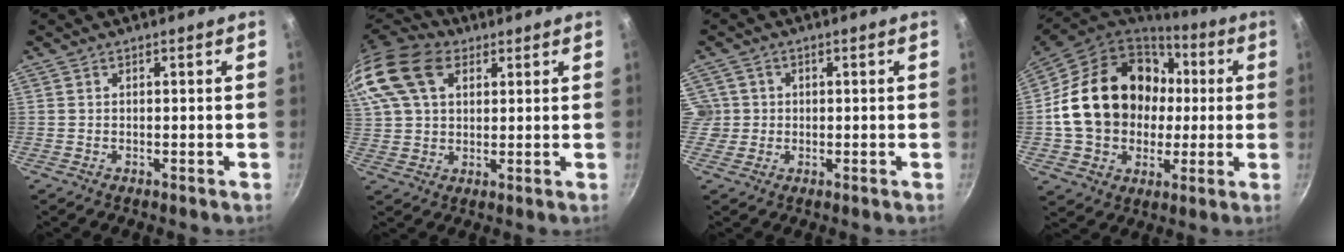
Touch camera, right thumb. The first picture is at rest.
{"total": 21.9, "force": [9.1, 14.7, 13.5], "torque": [-0.309, 0.039, 0.165]}
{"total": 3.9, "force": [0.3, 3.8, 0.6], "torque": [0.012, 0.008, 0.004]}
{"total": 24.4, "force": [1.8, 19.5, 14.5], "torque": [-0.233, 0.040, 0.045]}